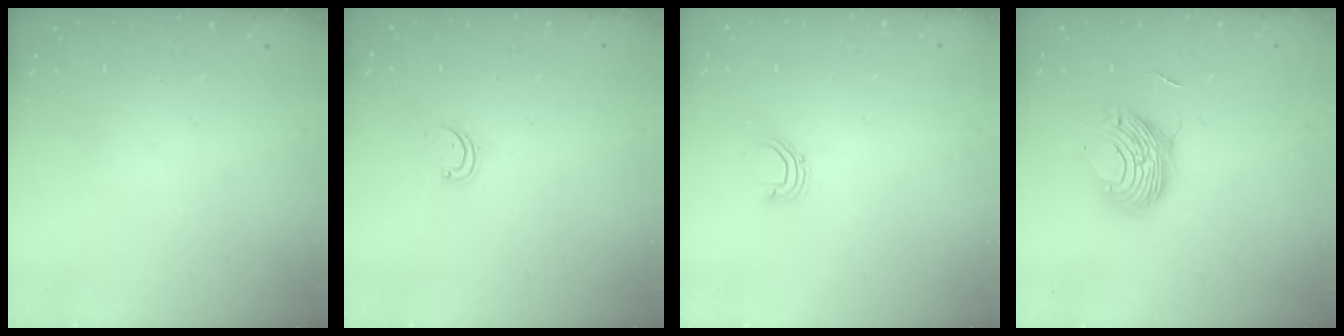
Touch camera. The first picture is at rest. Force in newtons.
{"total": 1.7, "press": 1.7, "slide": 0.3}
{"total": 3.4, "press": 3.3, "slide": 0.8}
{"total": 9.9, "press": 9.9, "slide": 0.7}